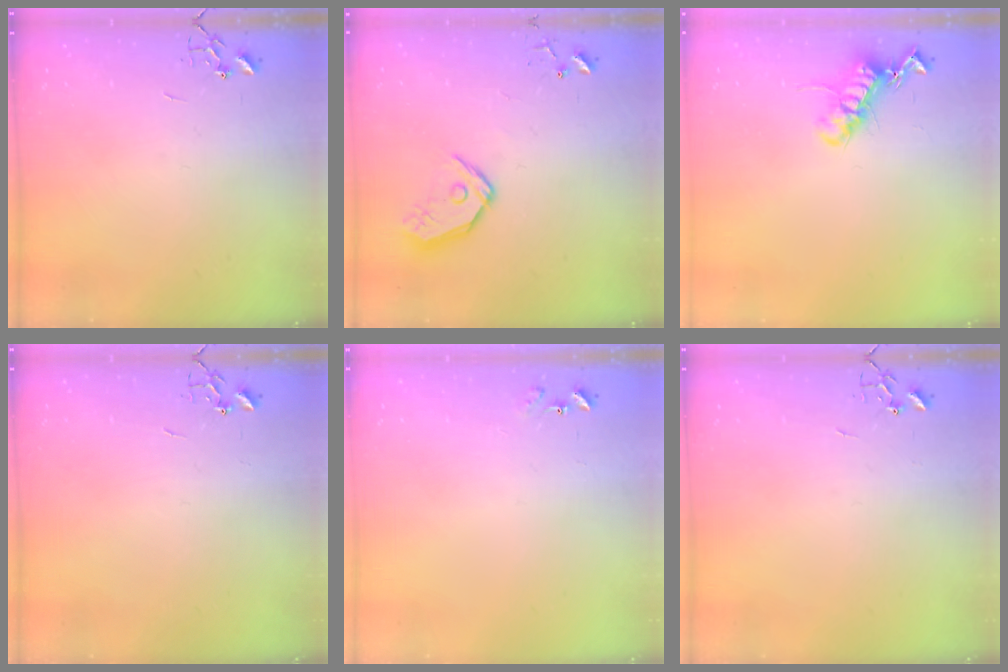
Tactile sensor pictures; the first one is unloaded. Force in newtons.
{"total": 11.1, "press": 11.0, "slide": 1.7}
{"total": 13.3, "press": 13.3, "slide": 0.3}
{"total": 0.0}
{"total": 6.9, "press": 6.8, "slide": 0.6}
{"total": 0.0}